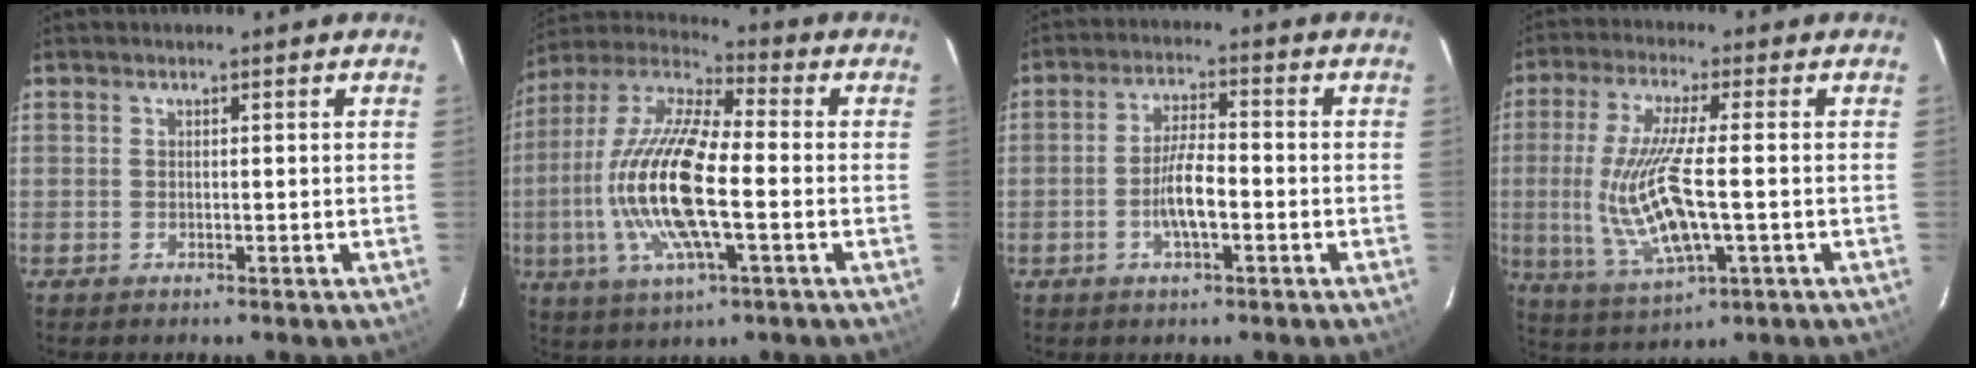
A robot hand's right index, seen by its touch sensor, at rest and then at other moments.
{"total": 19.0, "force": [-3.2, 5.3, 18.0], "torque": [-0.363, -0.004, -0.071]}
{"total": 6.3, "force": [-2.1, 1.6, 5.7], "torque": [-0.112, 0.006, -0.036]}
{"total": 14.1, "force": [-1.8, 3.1, 13.6], "torque": [-0.270, -0.017, -0.022]}